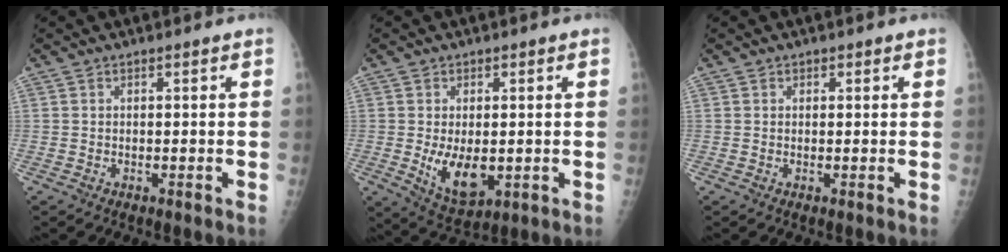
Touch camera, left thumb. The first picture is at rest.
{"total": 8.2, "force": [-1.0, 4.6, 6.7], "torque": [-0.099, -0.018, -0.002]}
{"total": 0.6, "force": [0.3, 0.5, 0.1], "torque": [0.005, 0.000, 0.003]}